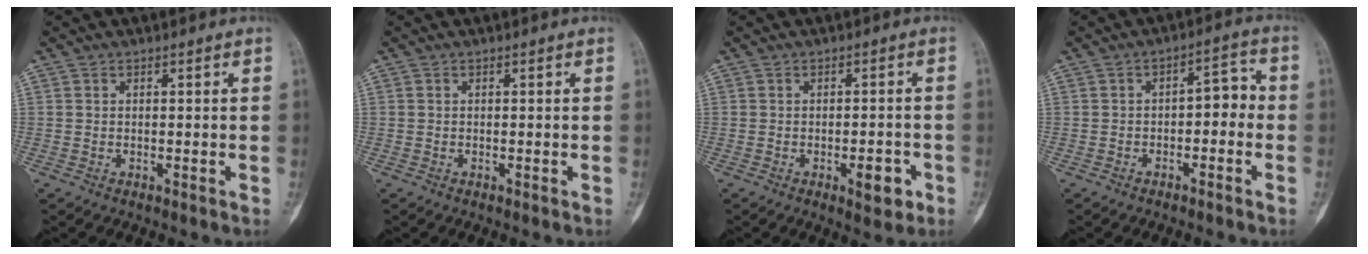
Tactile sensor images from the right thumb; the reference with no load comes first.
{"total": 0.0}
{"total": 4.8, "force": [-2.1, 2.0, 3.8], "torque": [-0.039, 0.007, -0.021]}
{"total": 5.4, "force": [-1.2, 3.0, 4.3], "torque": [-0.043, 0.036, -0.026]}